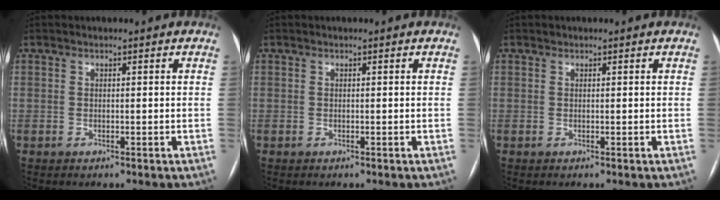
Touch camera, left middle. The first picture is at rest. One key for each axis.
{"total": 0.0}
{"total": 0.0}